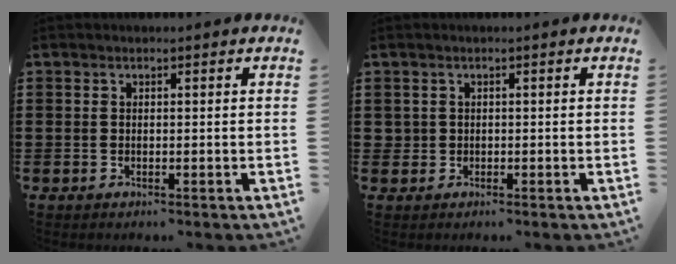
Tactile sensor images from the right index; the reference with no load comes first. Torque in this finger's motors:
{"motor_torque": [0.57, 0.11, 0.03, -0.01]}